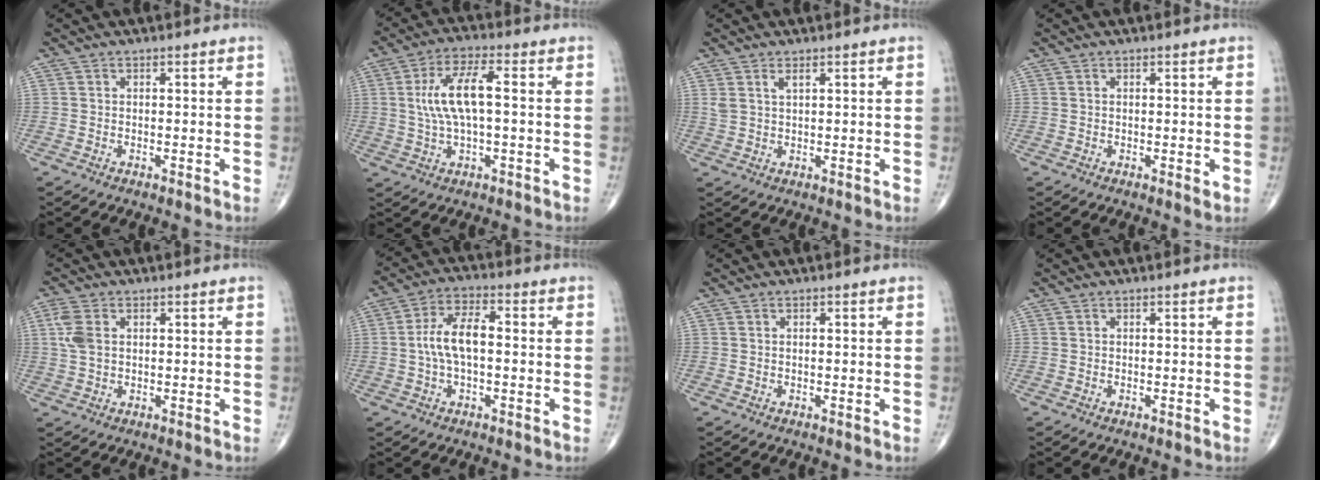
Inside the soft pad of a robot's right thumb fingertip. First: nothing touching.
{"total": 9.8, "force": [0.8, 3.3, 9.2], "torque": [-0.192, 0.021, 0.015]}
{"total": 2.2, "force": [1.3, 0.8, 1.6], "torque": [-0.037, -0.001, 0.032]}
{"total": 0.8, "force": [-0.1, 0.2, 0.8], "torque": [-0.012, -0.004, -0.004]}
{"total": 4.6, "force": [1.1, 2.8, 3.4], "torque": [-0.088, 0.007, 0.021]}
{"total": 8.3, "force": [-0.2, 3.8, 7.3], "torque": [-0.147, 0.026, -0.011]}
{"total": 0.0}
{"total": 0.0}